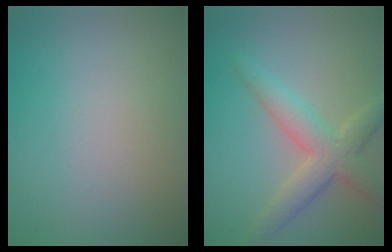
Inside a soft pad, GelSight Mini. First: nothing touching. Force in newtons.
{"total": 4.6, "press": 4.6, "slide": 0.4}